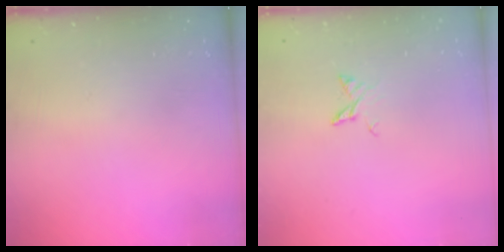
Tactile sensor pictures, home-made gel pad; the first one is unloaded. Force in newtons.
{"total": 3.5, "press": 3.5, "slide": 0.3}